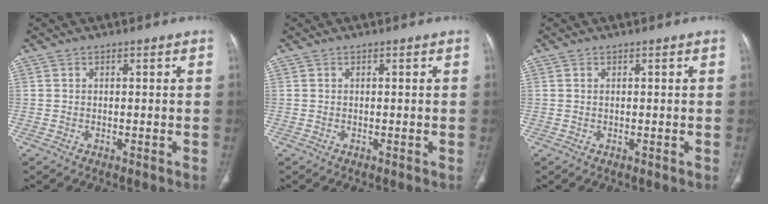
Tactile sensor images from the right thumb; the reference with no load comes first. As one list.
[{"total": 0.0}, {"total": 0.0}]